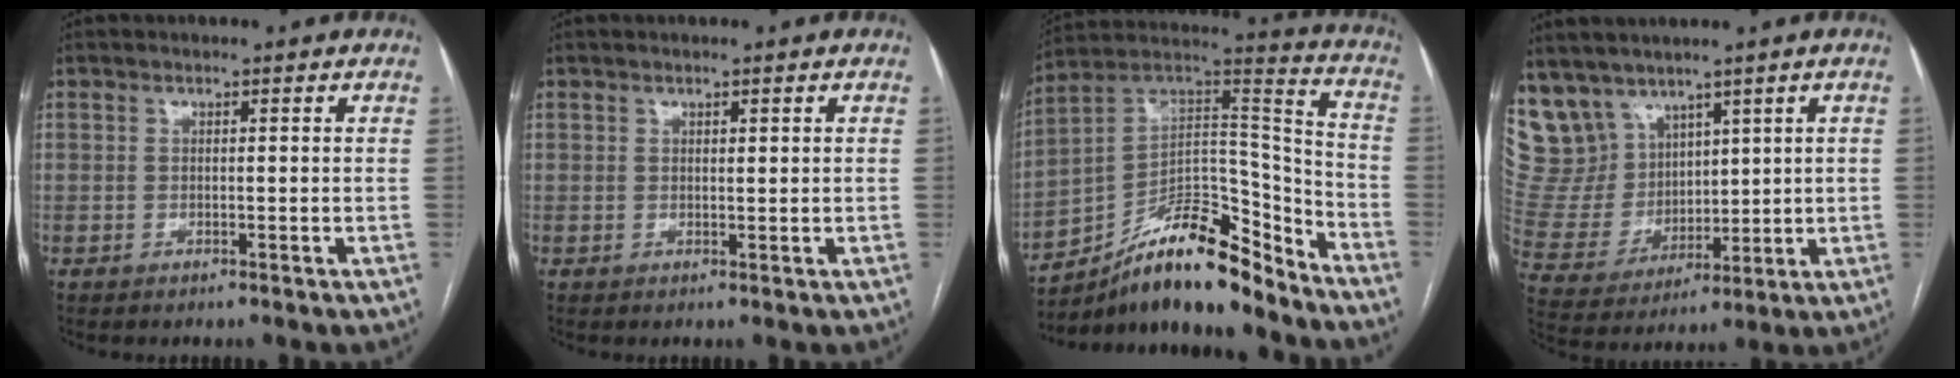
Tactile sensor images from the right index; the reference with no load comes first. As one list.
[{"total": 0.6, "force": [0.4, 0.3, 0.4], "torque": [-0.003, -0.002, 0.004]}, {"total": 20.1, "force": [-15.5, 5.4, 11.6], "torque": [-0.191, 0.045, -0.264]}, {"total": 12.7, "force": [9.4, 8.3, 2.1], "torque": [-0.068, 0.035, 0.208]}]